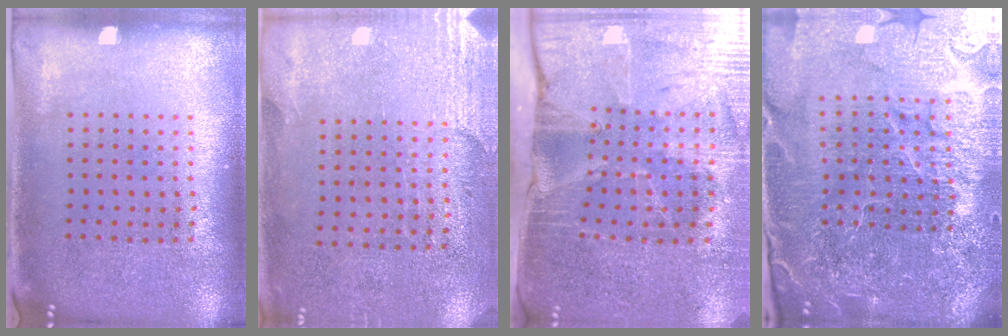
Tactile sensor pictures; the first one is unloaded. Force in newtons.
{"total": 2.8, "press": 2.5, "slide": 1.2}
{"total": 4.2, "press": 3.6, "slide": 2.2}
{"total": 6.1, "press": 5.4, "slide": 2.8}